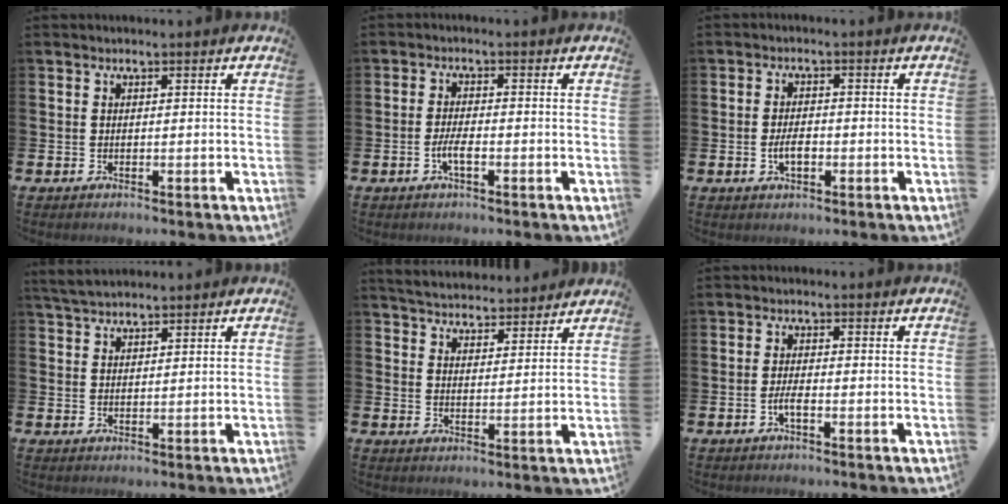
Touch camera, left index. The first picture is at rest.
{"total": 2.7, "force": [-1.0, 0.8, 2.3], "torque": [-0.051, 0.002, -0.021]}
{"total": 3.0, "force": [-0.7, 1.6, 2.4], "torque": [-0.033, -0.002, -0.016]}
{"total": 3.3, "force": [3.1, 0.8, 0.8], "torque": [-0.016, -0.009, 0.057]}
{"total": 4.9, "force": [4.8, 0.7, 0.0], "torque": [-0.022, -0.025, 0.088]}
{"total": 1.9, "force": [-0.9, 0.5, 1.7], "torque": [-0.033, 0.004, -0.016]}